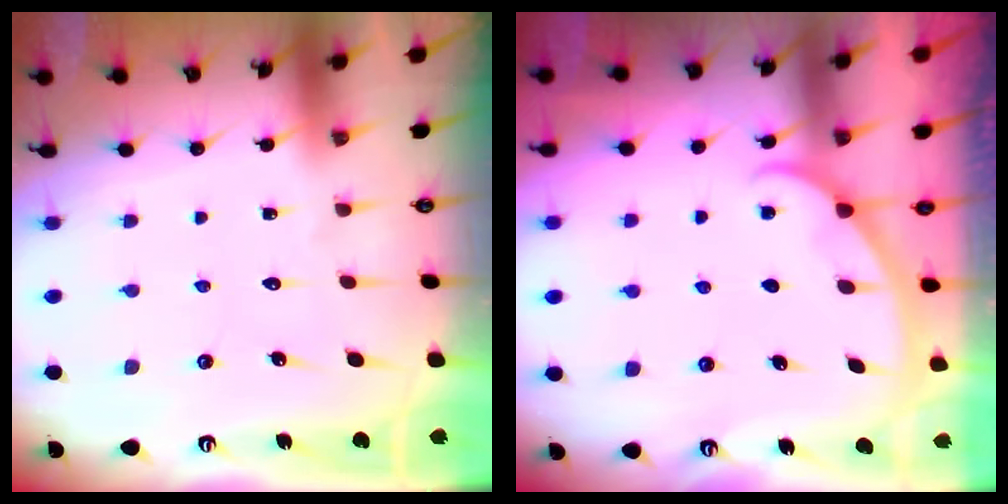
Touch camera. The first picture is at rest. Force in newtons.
{"total": 2.3, "press": 2.3, "slide": 0.2}